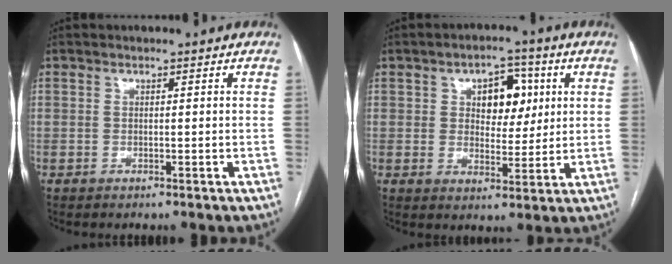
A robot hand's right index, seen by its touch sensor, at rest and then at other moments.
{"total": 7.7, "force": [2.4, 4.5, 5.8], "torque": [-0.078, 0.017, 0.042]}